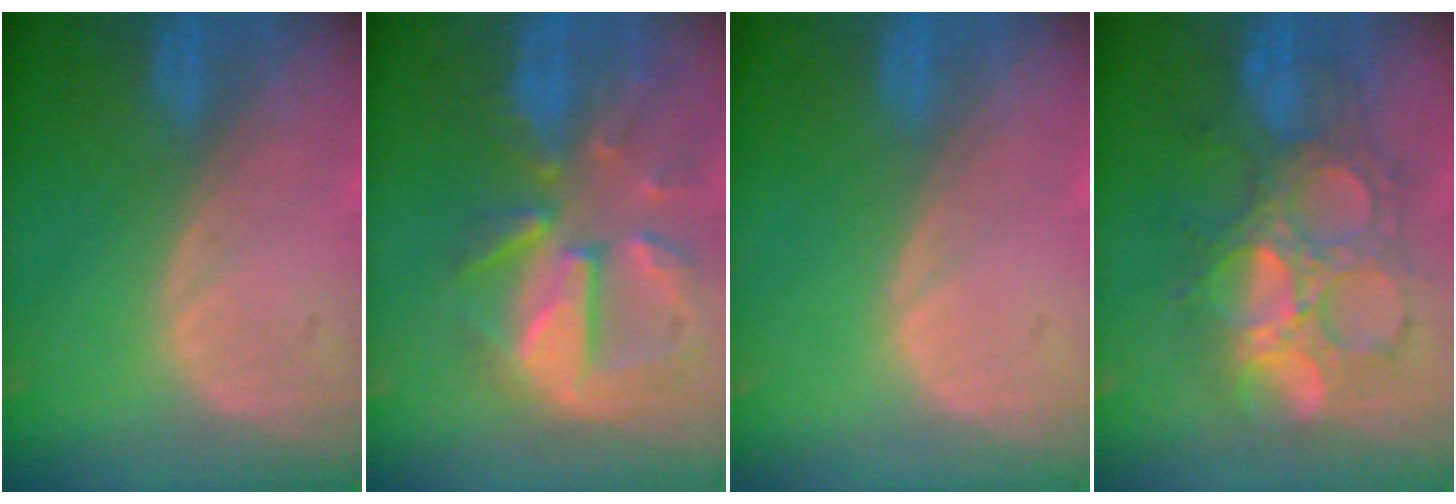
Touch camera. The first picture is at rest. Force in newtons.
{"total": 11.1, "press": 9.8, "slide": 5.4}
{"total": 0.0}
{"total": 10.3, "press": 10.2, "slide": 0.6}